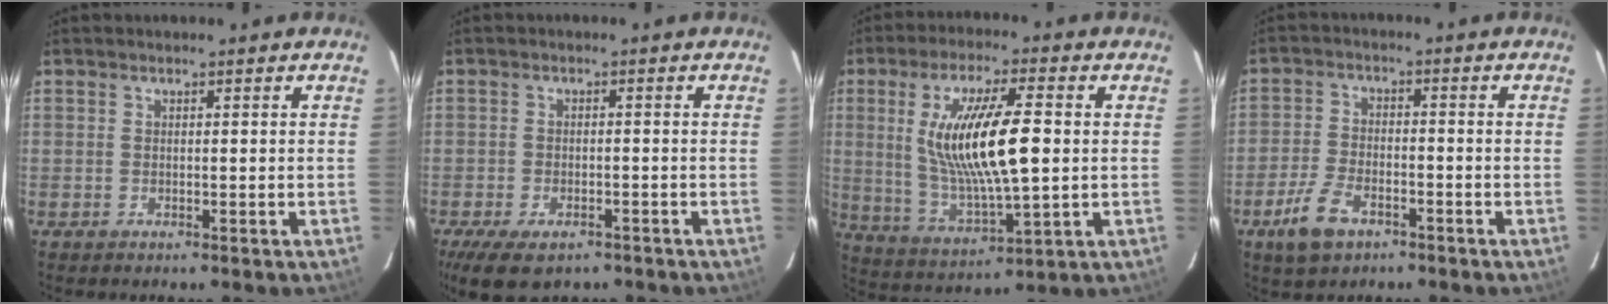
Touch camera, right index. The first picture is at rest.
{"total": 9.3, "force": [-6.2, 4.4, 5.3], "torque": [-0.120, -0.025, -0.100]}
{"total": 16.6, "force": [1.8, 4.3, 15.9], "torque": [-0.302, -0.006, 0.046]}
{"total": 7.7, "force": [-4.6, 3.9, 4.8], "torque": [-0.118, -0.003, -0.085]}